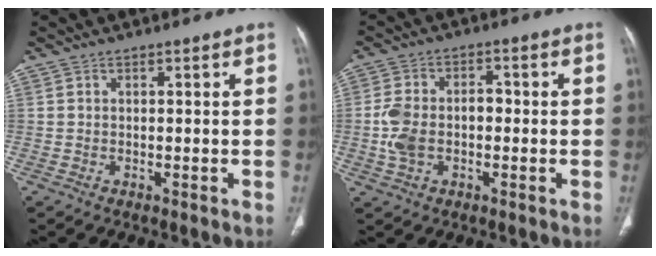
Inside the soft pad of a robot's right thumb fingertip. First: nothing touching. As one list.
[{"total": 8.2, "force": [-1.1, 5.4, 6.0], "torque": [-0.121, 0.027, -0.019]}]